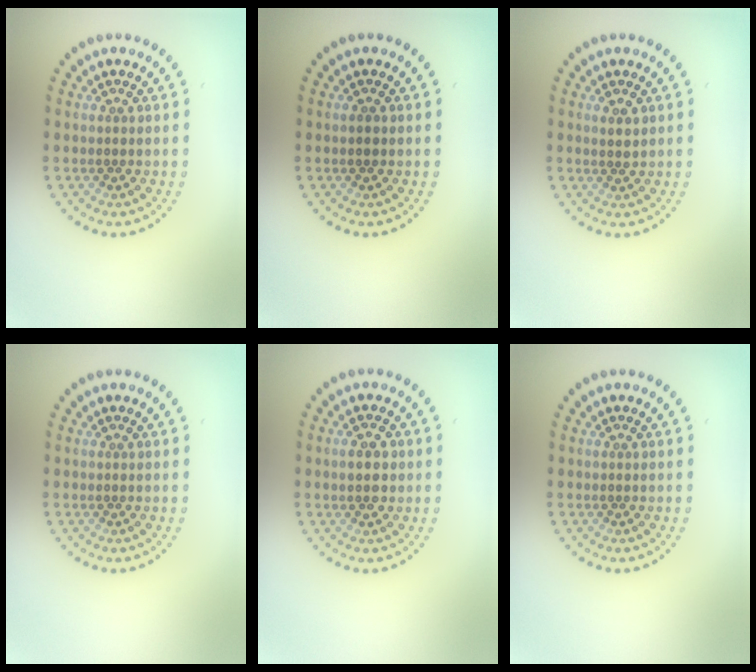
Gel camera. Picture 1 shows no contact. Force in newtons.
{"total": 0.8, "press": 0.8, "slide": 0.0}
{"total": 1.2, "press": 1.0, "slide": 0.6}
{"total": 0.0}
{"total": 2.0, "press": 2.0, "slide": 0.2}
{"total": 0.0}